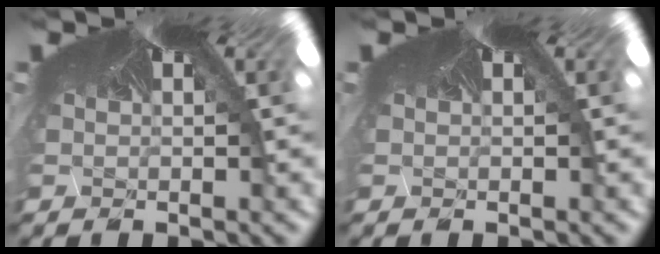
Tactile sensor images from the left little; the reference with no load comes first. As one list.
[{"total": 0.0}]